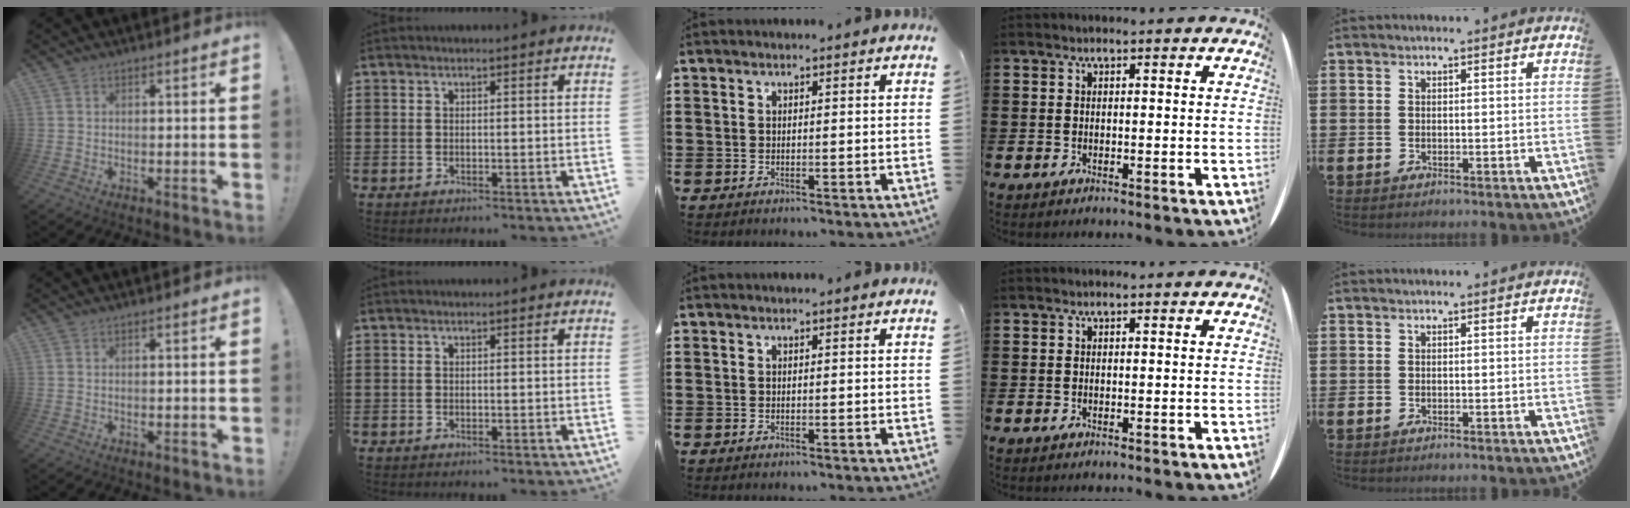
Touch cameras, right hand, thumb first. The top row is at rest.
{}